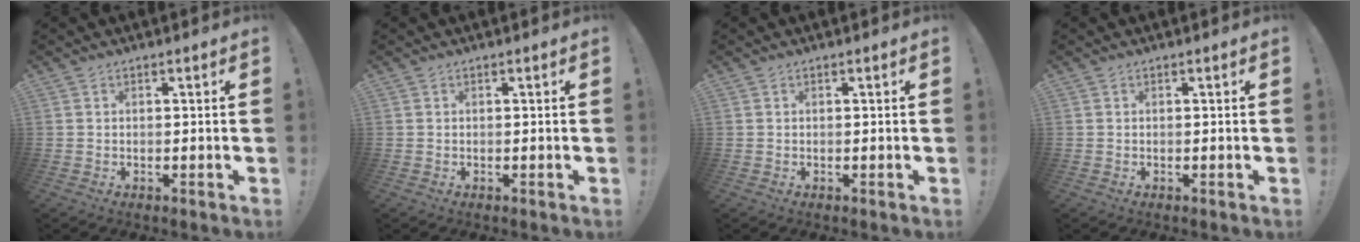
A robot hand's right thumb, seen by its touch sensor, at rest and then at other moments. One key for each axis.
{"total": 0.0}
{"total": 0.0}
{"total": 0.0}